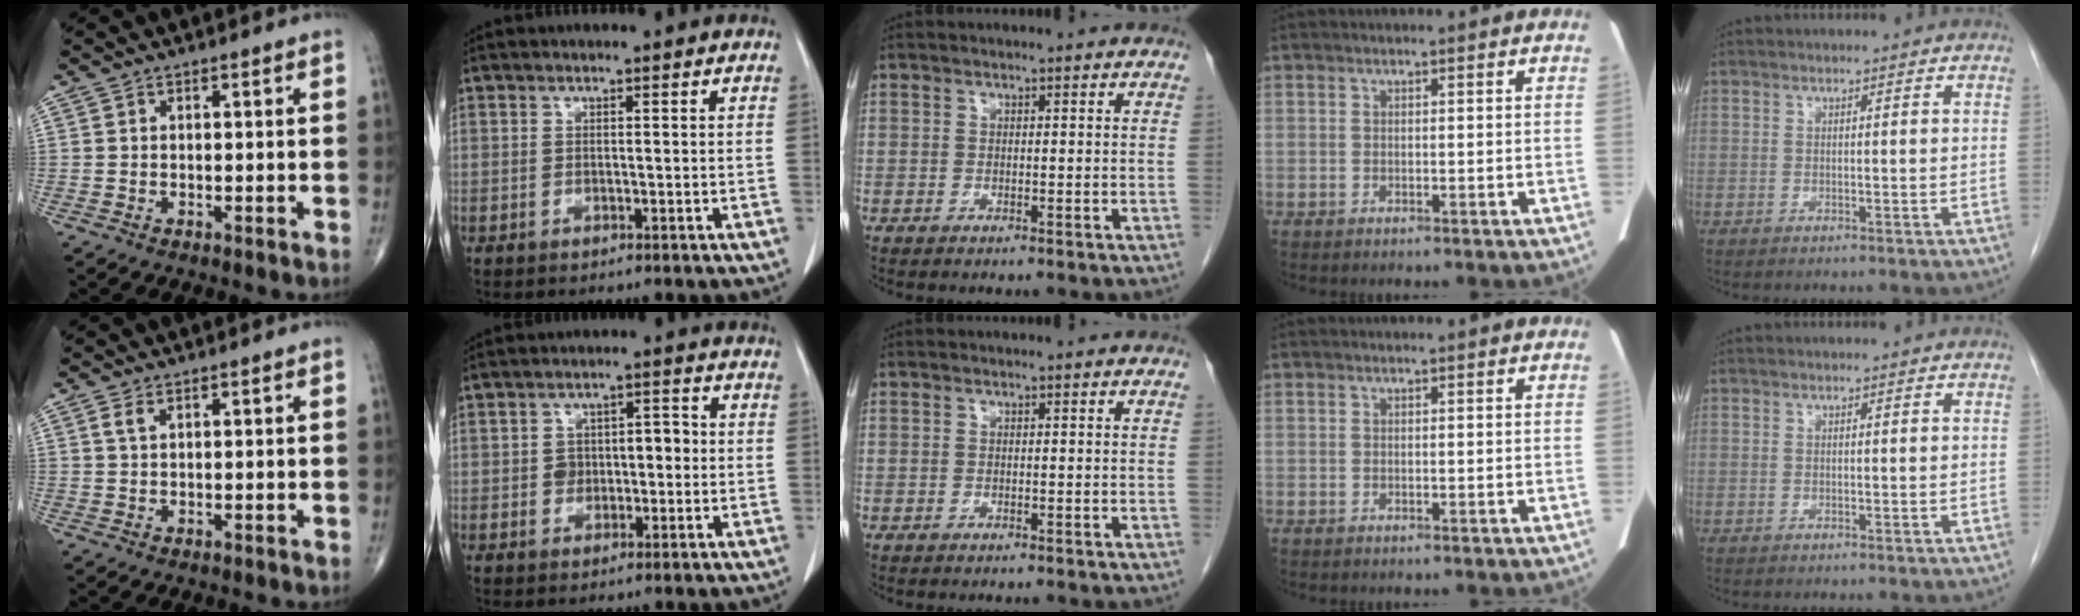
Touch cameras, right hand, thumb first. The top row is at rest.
{"thumb": {"total": 1.6, "force": [0.8, 0.7, 1.1], "torque": [-0.028, 0.006, 0.019]}, "index": {"total": 4.6, "force": [-0.5, 3.2, 3.3], "torque": [-0.051, 0.027, -0.004]}}